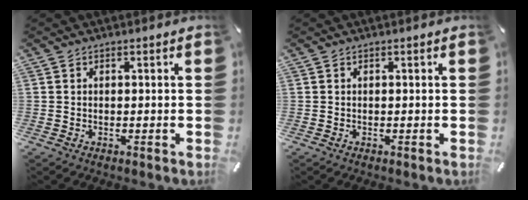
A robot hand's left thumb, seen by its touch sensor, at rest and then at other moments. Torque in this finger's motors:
{"motor_torque": [0.00, 0.00, 0.09, 0.07, 0.00]}